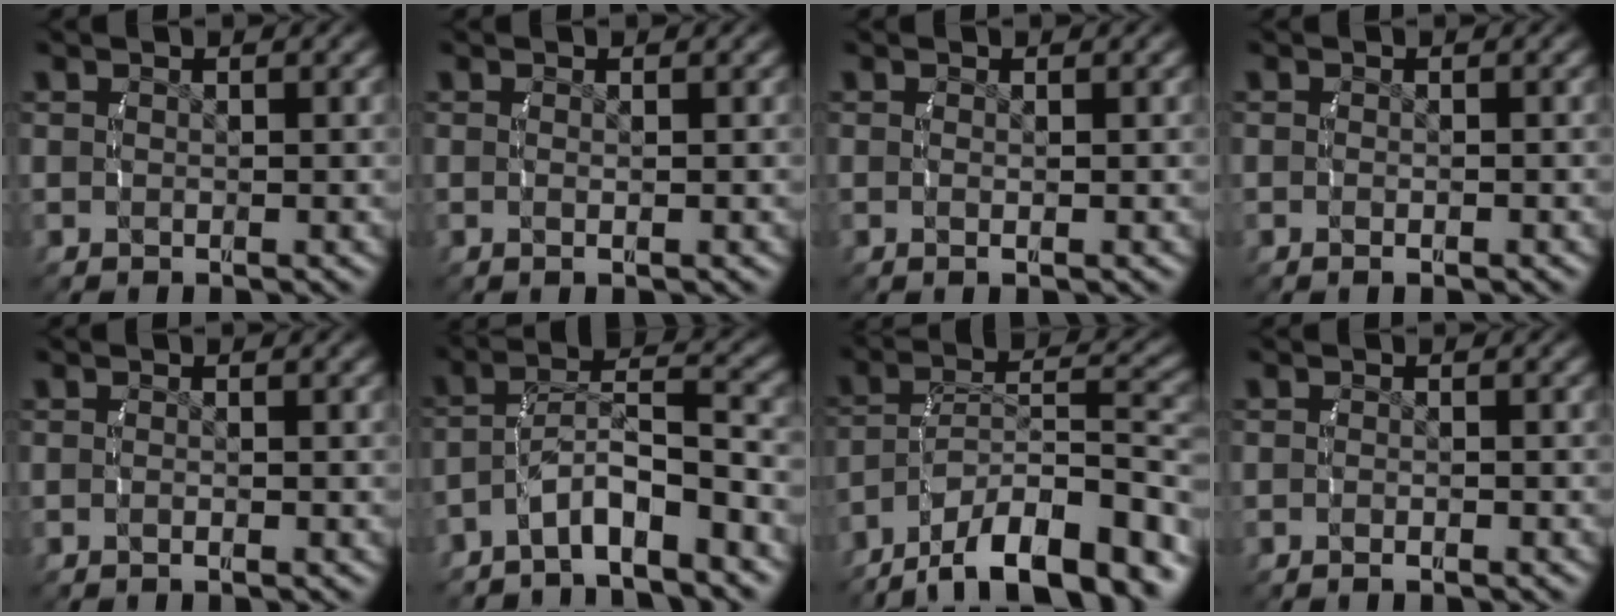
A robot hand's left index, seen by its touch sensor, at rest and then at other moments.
{"total": 0.8, "force": [-0.3, -0.4, 0.7], "torque": [-0.018, -0.007, -0.002]}
{"total": 0.9, "force": [-0.3, -0.4, 0.7], "torque": [-0.019, -0.007, -0.001]}
{"total": 0.9, "force": [-0.6, 0.4, 0.6], "torque": [-0.019, -0.004, -0.009]}
{"total": 0.9, "force": [-0.7, 0.0, 0.6], "torque": [-0.016, -0.002, -0.012]}
{"total": 5.6, "force": [-3.5, 2.6, 3.5], "torque": [-0.091, -0.016, -0.051]}
{"total": 12.0, "force": [-7.0, 6.4, 7.3], "torque": [-0.124, -0.019, -0.101]}
{"total": 1.2, "force": [-0.9, 0.2, 0.7], "torque": [-0.016, -0.001, -0.018]}